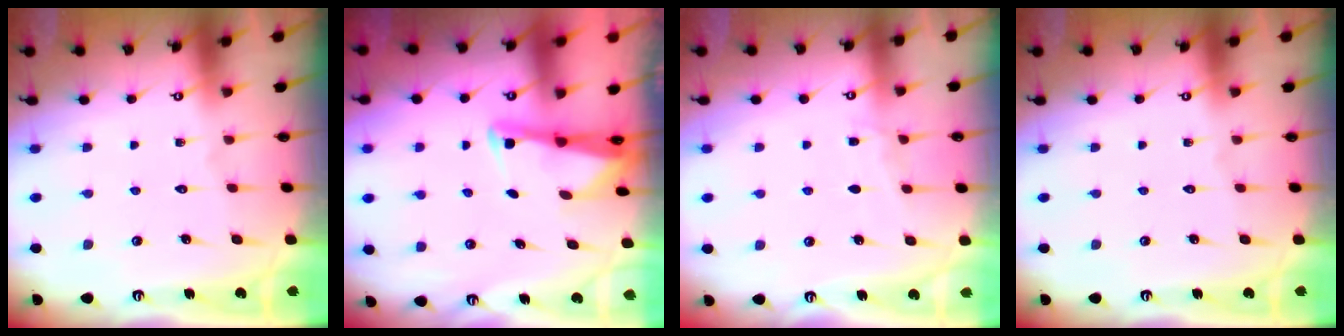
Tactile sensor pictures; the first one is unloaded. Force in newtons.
{"total": 2.5, "press": 2.5, "slide": 0.3}
{"total": 3.6, "press": 3.6, "slide": 0.5}
{"total": 0.0}